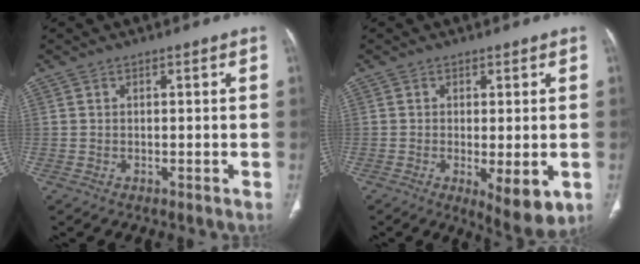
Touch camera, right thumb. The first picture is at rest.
{"total": 7.9, "force": [-2.1, 2.6, 7.2], "torque": [-0.102, -0.021, -0.026]}